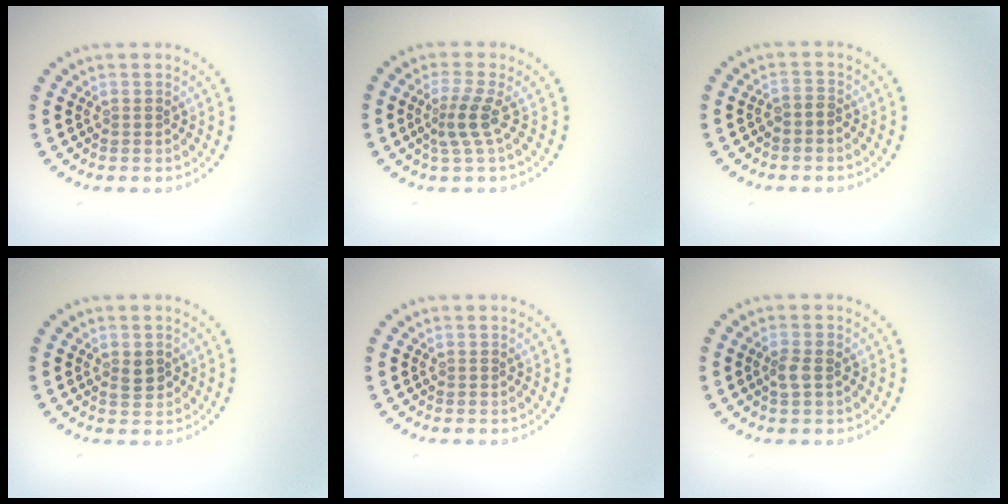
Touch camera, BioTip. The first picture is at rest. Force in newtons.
{"total": 2.4, "press": 1.7, "slide": 1.7}
{"total": 0.8, "press": 0.4, "slide": 0.7}
{"total": 1.5, "press": 1.5, "slide": 0.2}
{"total": 0.0}
{"total": 1.5, "press": 1.5, "slide": 0.3}